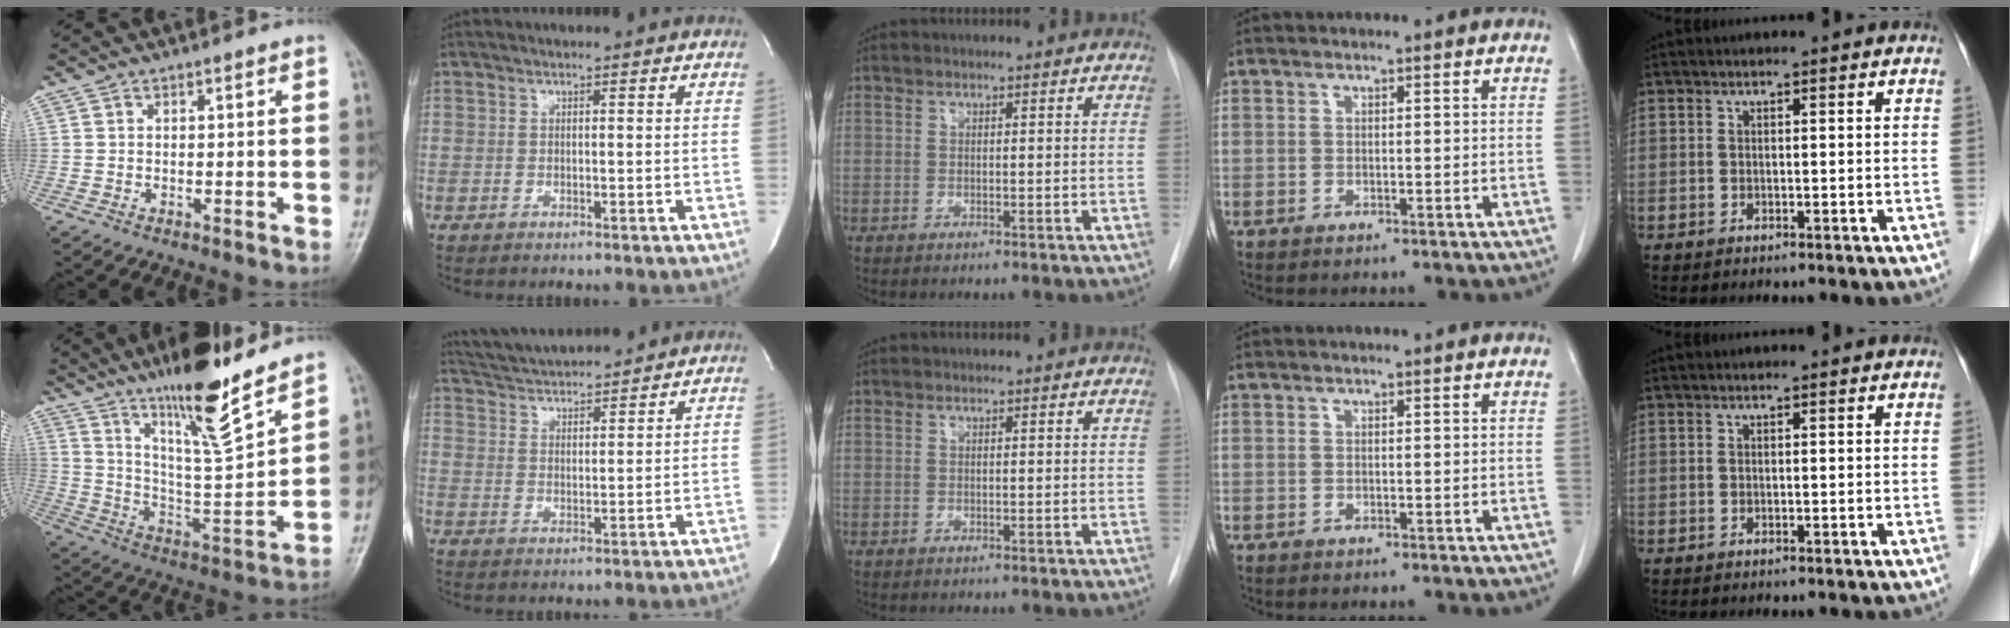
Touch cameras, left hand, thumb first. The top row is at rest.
{"thumb": {"total": 17.3, "force": [12.8, 2.1, 11.4], "torque": [-0.175, -0.081, 0.224]}, "index": {"total": 9.8, "force": [9.4, 0.2, 2.5], "torque": [-0.057, 0.021, 0.160]}}